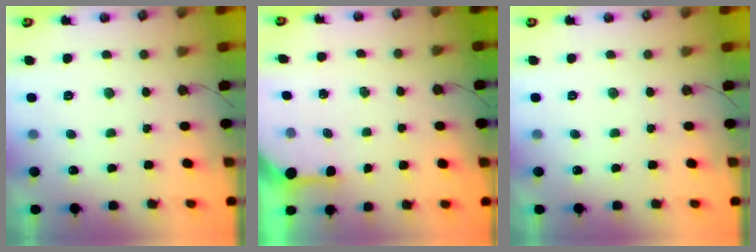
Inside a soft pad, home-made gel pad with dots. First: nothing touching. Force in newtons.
{"total": 3.7, "press": 3.7, "slide": 0.4}
{"total": 0.0}